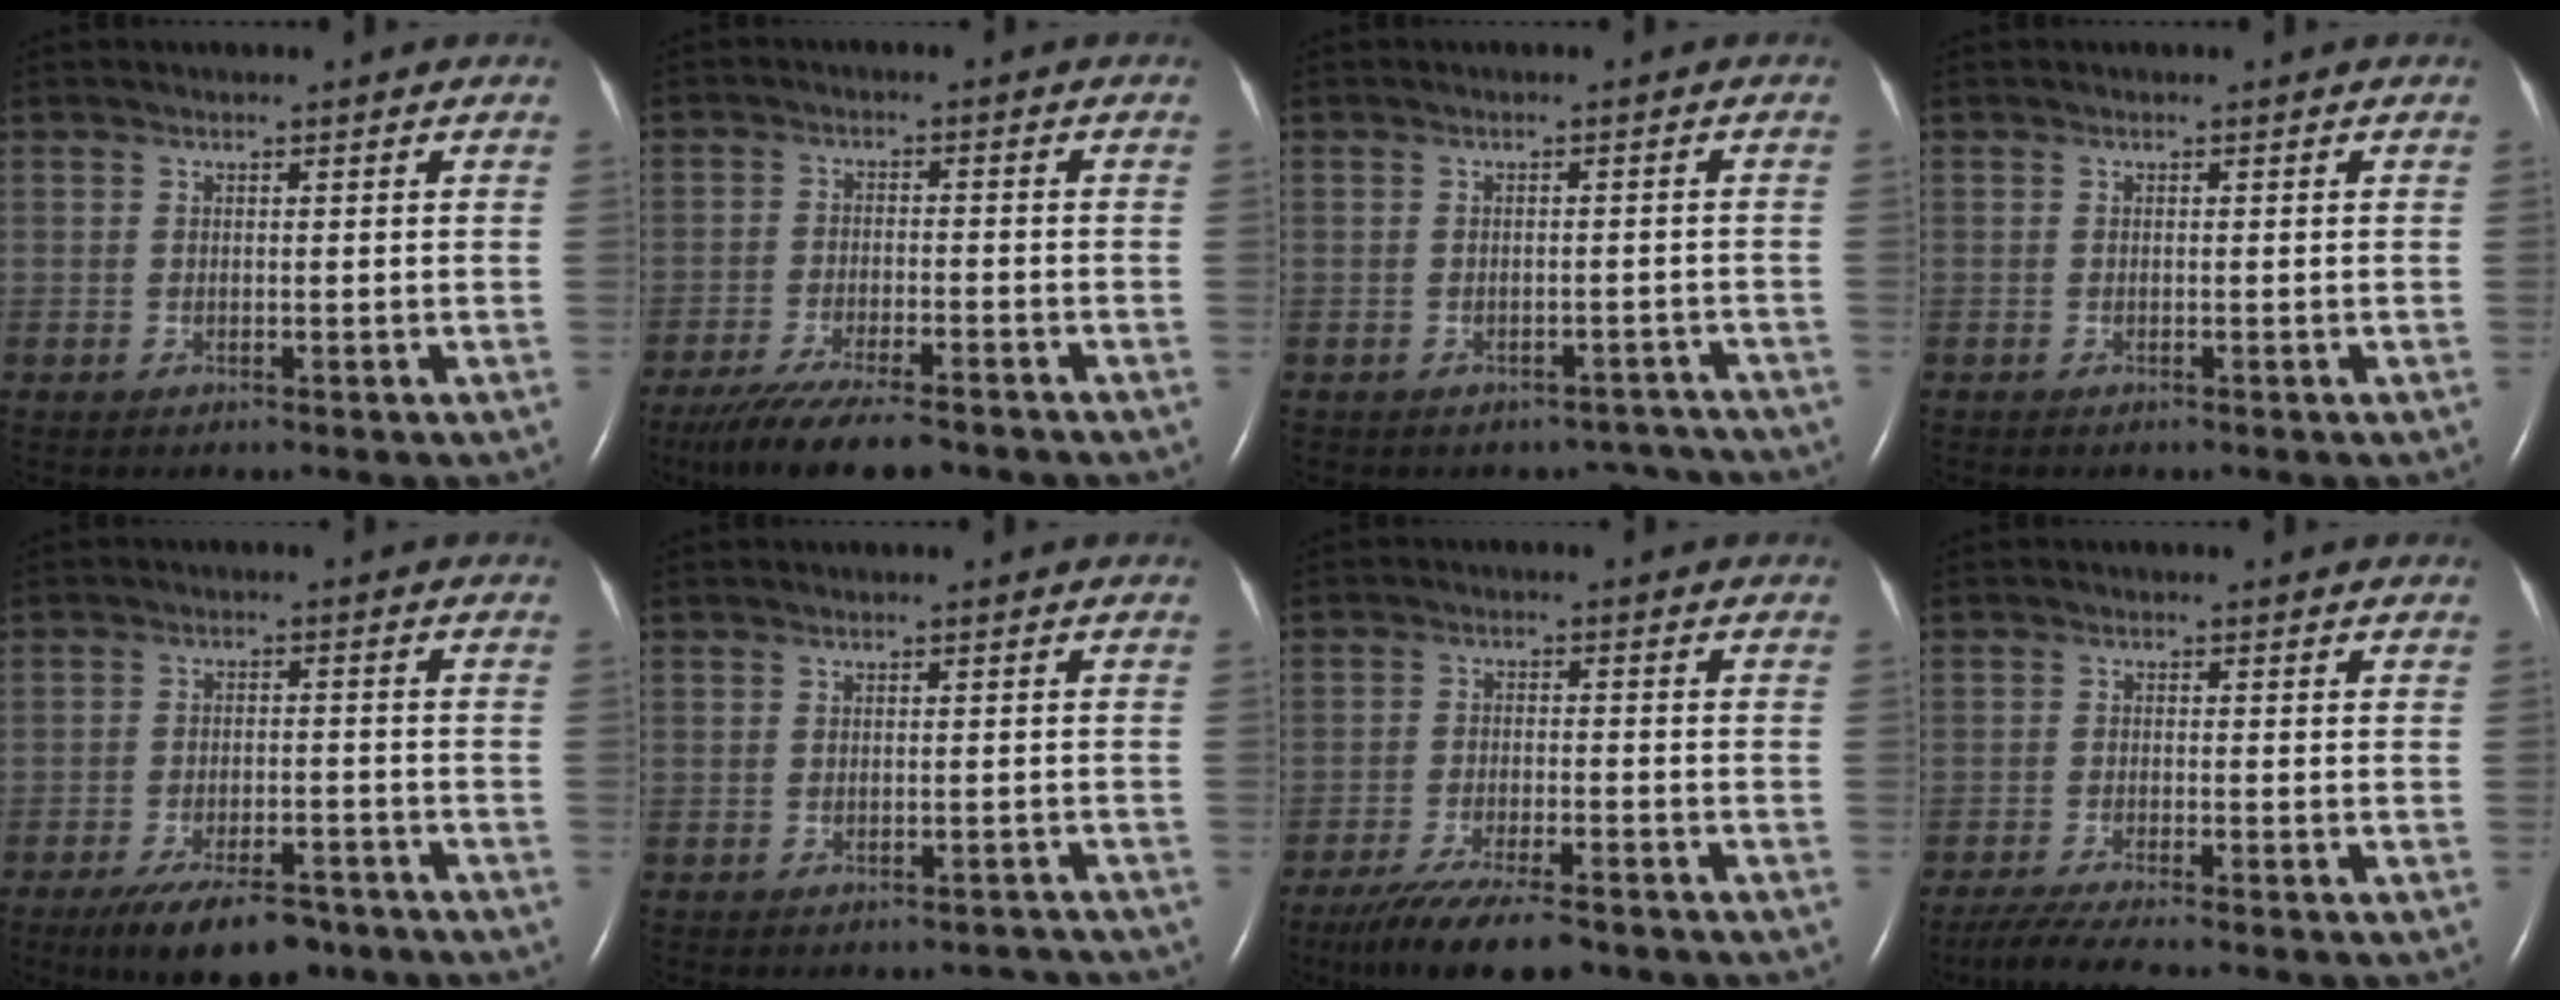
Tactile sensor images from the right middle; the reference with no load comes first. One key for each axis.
{"total": 11.8, "fx": -9.5, "fy": 1.9, "fz": 6.7, "tx": -0.116, "ty": -0.028, "tz": -0.152}
{"total": 5.6, "fx": -4.9, "fy": 2.7, "fz": -0.4, "tx": 0.020, "ty": 0.023, "tz": -0.048}
{"total": 0.0}
{"total": 10.5, "fx": -7.8, "fy": 3.7, "fz": 6.0, "tx": -0.097, "ty": -0.008, "tz": -0.125}
{"total": 4.4, "fx": -4.1, "fy": 1.5, "fz": 0.4, "tx": 0.001, "ty": 0.005, "tz": -0.041}
{"total": 11.5, "fx": -9.1, "fy": 2.1, "fz": 6.8, "tx": -0.116, "ty": -0.026, "tz": -0.146}
{"total": 6.3, "fx": -5.4, "fy": -0.1, "fz": 3.3, "tx": -0.059, "ty": -0.021, "tz": -0.092}